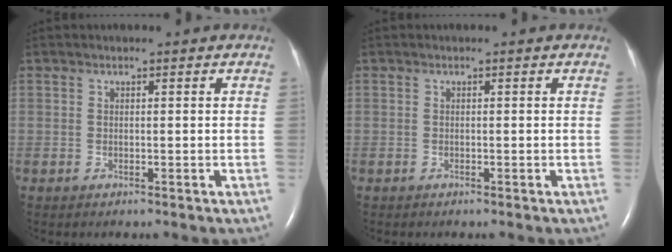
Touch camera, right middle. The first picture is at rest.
{"total": 0.0}